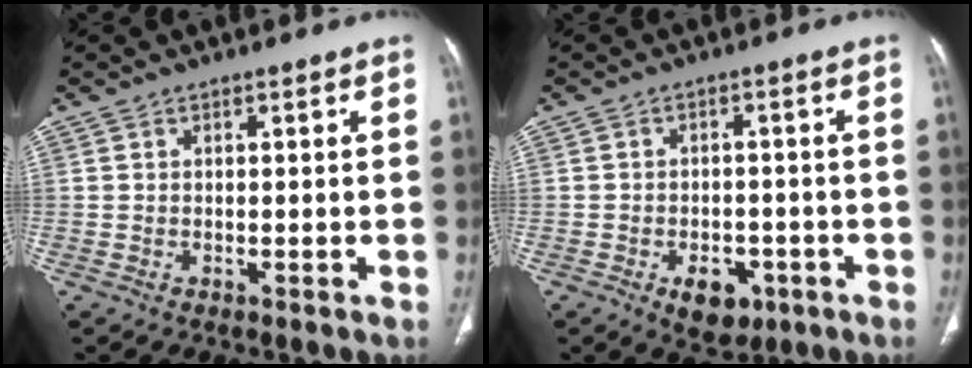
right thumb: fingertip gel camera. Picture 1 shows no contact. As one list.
[{"total": 6.6, "force": [-3.1, 4.3, 4.0], "torque": [-0.036, 0.012, -0.037]}]